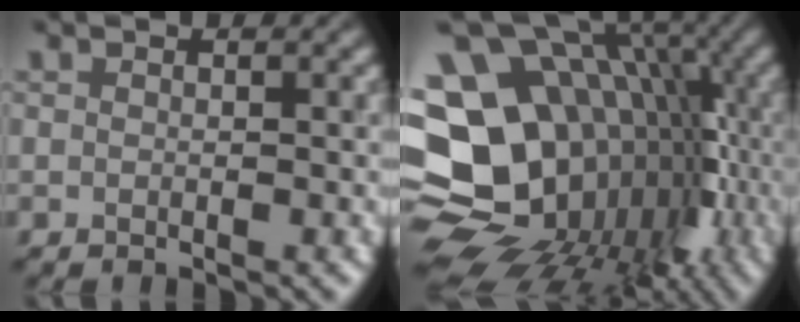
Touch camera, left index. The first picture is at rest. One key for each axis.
{"total": 18.8, "fx": -3.2, "fy": 15.2, "fz": 10.7, "tx": -0.153, "ty": 0.009, "tz": -0.046}